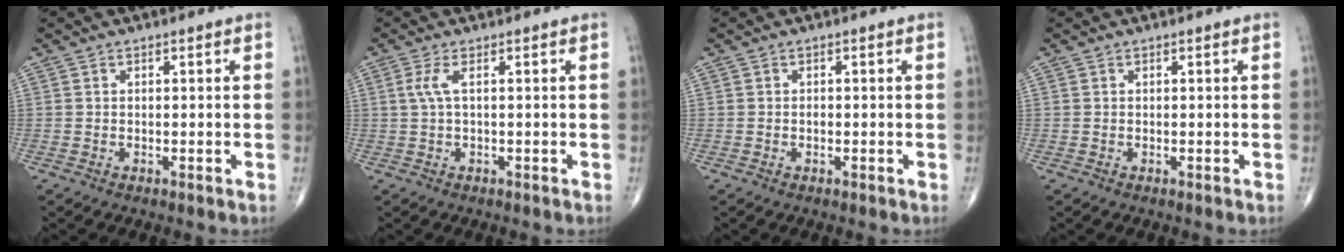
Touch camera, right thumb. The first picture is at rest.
{"total": 2.3, "force": [0.4, 0.3, 2.2], "torque": [-0.068, 0.007, 0.010]}
{"total": 0.6, "force": [-0.2, 0.4, 0.4], "torque": [-0.005, 0.001, -0.003]}
{"total": 0.0}